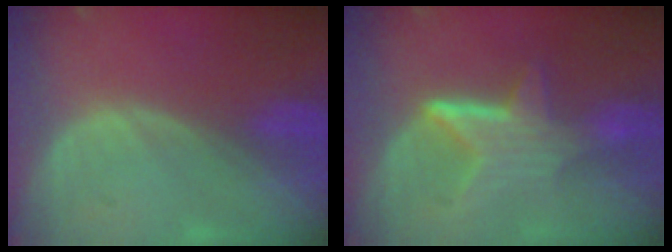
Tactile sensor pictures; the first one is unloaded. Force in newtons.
{"total": 6.7, "press": 6.1, "slide": 2.8}